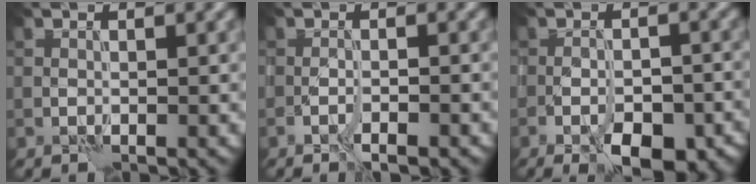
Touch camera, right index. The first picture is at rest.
{"total": 1.6, "force": [-1.2, 0.2, 1.1], "torque": [-0.019, 0.001, -0.022]}
{"total": 6.5, "force": [-3.9, 2.7, 4.5], "torque": [-0.064, -0.003, -0.053]}